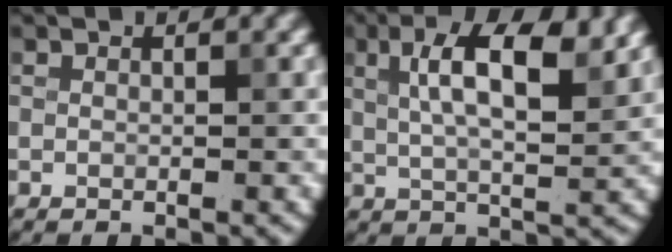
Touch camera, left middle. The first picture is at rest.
{"total": 8.0, "force": [3.0, 2.7, 7.0], "torque": [-0.116, 0.009, 0.048]}